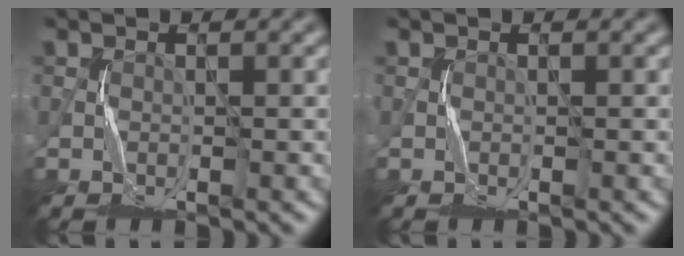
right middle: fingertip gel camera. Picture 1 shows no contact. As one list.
[{"total": 0.0}]